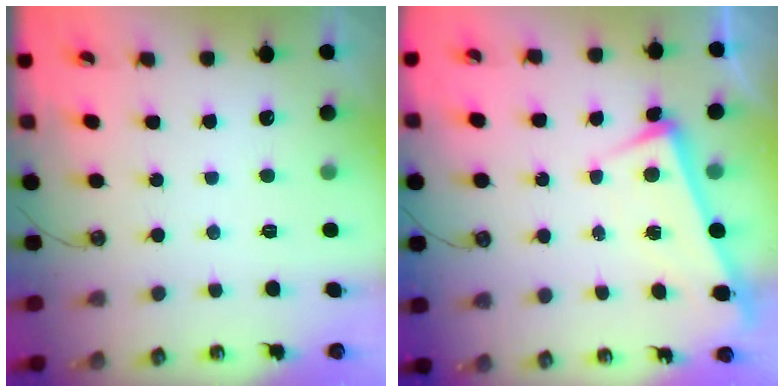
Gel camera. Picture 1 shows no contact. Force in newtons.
{"total": 1.6, "press": 1.5, "slide": 0.5}